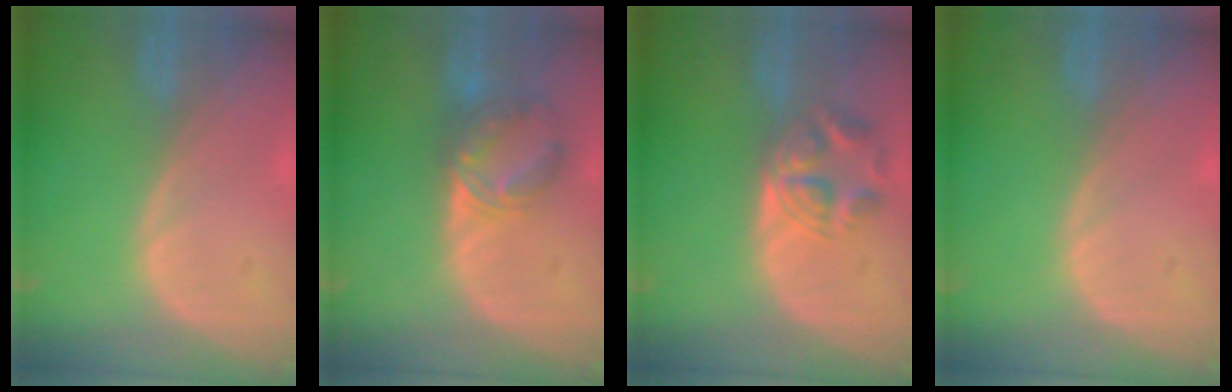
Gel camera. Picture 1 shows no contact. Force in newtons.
{"total": 6.8, "press": 6.3, "slide": 2.4}
{"total": 5.7, "press": 5.1, "slide": 2.4}
{"total": 0.0}